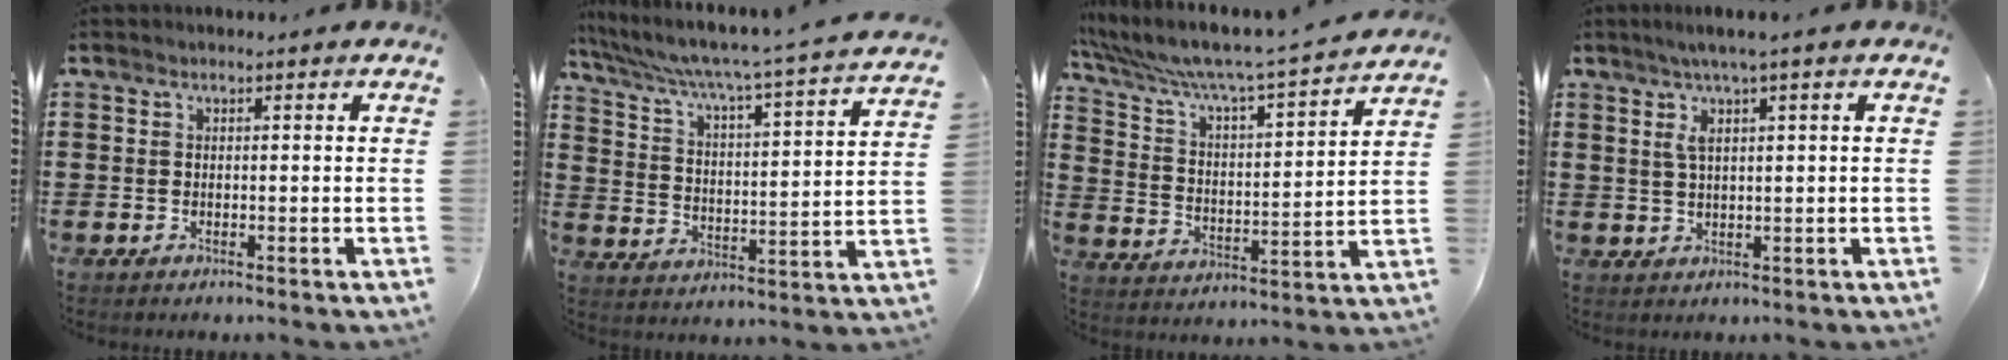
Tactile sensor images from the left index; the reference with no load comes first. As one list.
[{"total": 5.0, "force": [4.2, -0.7, 2.6], "torque": [-0.072, -0.049, 0.059]}, {"total": 6.6, "force": [5.9, -0.3, 2.9], "torque": [-0.084, -0.053, 0.092]}, {"total": 3.5, "force": [1.4, 0.1, 3.3], "torque": [-0.065, -0.002, 0.022]}]